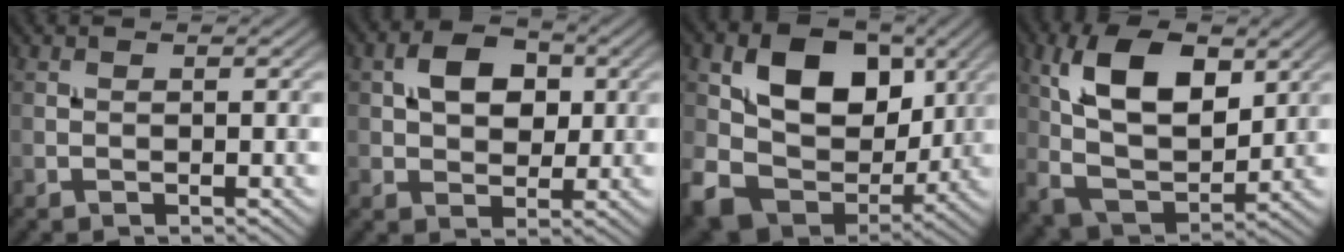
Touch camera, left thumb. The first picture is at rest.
{"total": 5.8, "force": [1.1, 4.4, 3.6], "torque": [-0.063, 0.005, 0.012]}
{"total": 12.9, "force": [2.5, 9.7, 8.2], "torque": [-0.156, -0.011, 0.045]}
{"total": 12.7, "force": [4.2, 7.2, 9.5], "torque": [-0.193, 0.003, 0.080]}